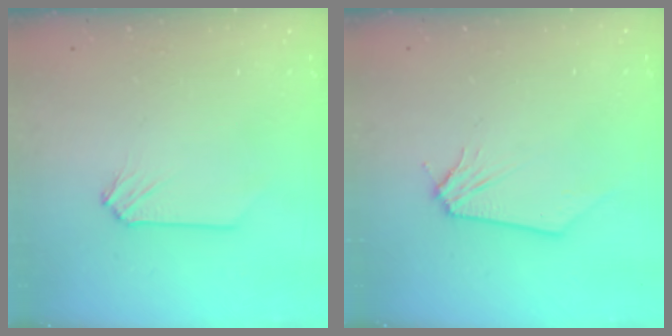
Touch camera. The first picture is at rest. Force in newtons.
{"total": 0.0}